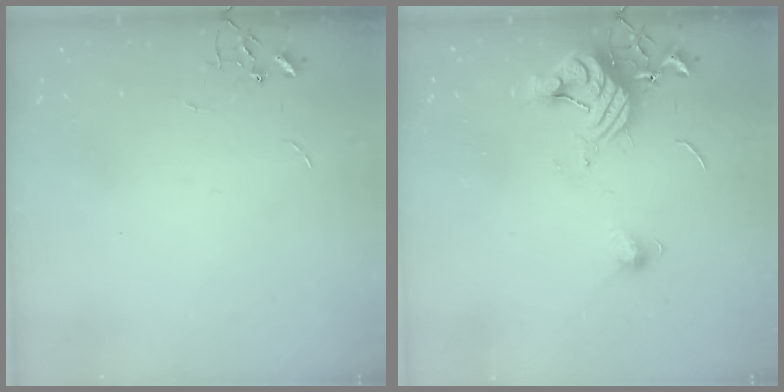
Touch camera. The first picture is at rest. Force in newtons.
{"total": 12.9, "press": 12.8, "slide": 1.3}